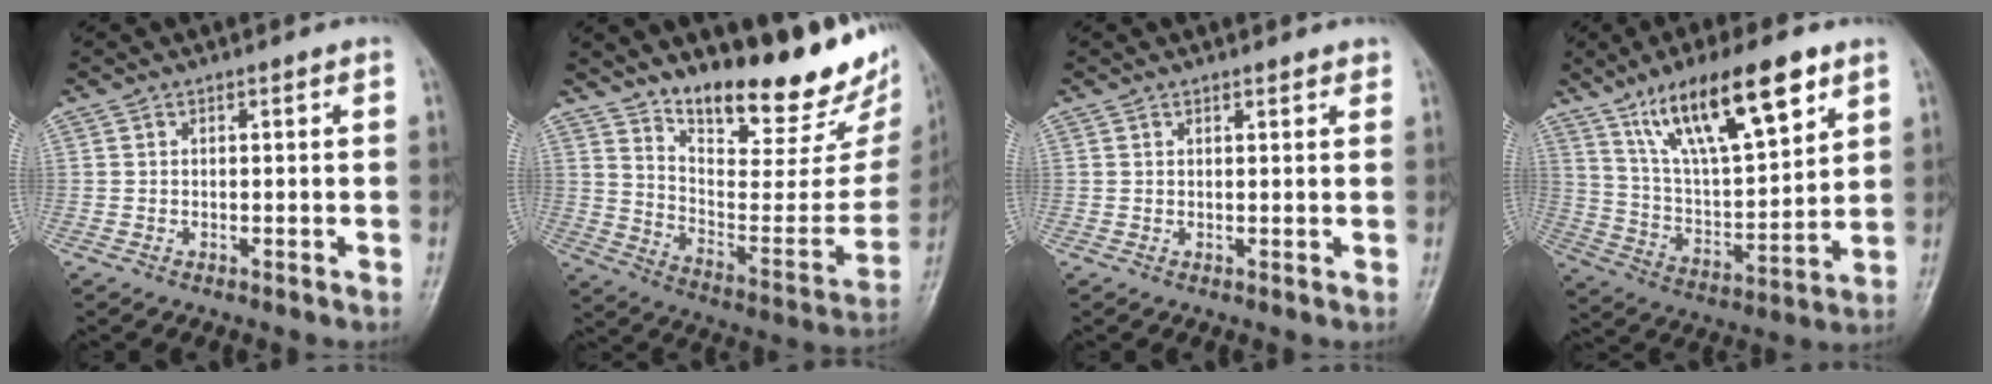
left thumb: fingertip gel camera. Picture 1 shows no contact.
{"total": 25.2, "force": [19.4, 7.5, 14.3], "torque": [-0.178, -0.121, 0.288]}
{"total": 1.5, "force": [1.2, 0.5, 0.6], "torque": [-0.002, -0.004, 0.014]}
{"total": 19.6, "force": [11.4, 6.1, 14.7], "torque": [-0.225, -0.036, 0.211]}